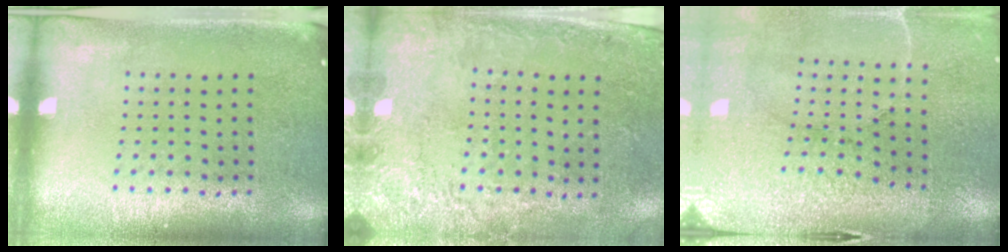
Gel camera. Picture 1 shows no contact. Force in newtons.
{"total": 2.7, "press": 2.1, "slide": 1.6}
{"total": 3.4, "press": 3.4, "slide": 0.3}